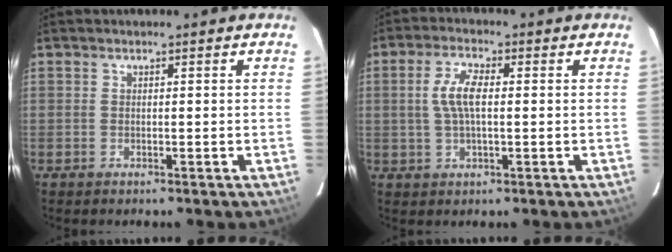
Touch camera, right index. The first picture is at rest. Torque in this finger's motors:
{"motor_torque": [0.15, 0.13, 0.17, 0.09]}